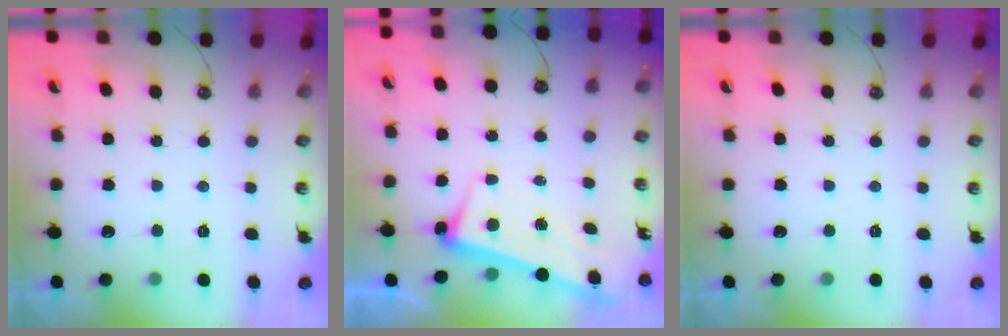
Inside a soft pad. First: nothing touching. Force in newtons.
{"total": 2.5, "press": 2.2, "slide": 1.1}
{"total": 0.0}